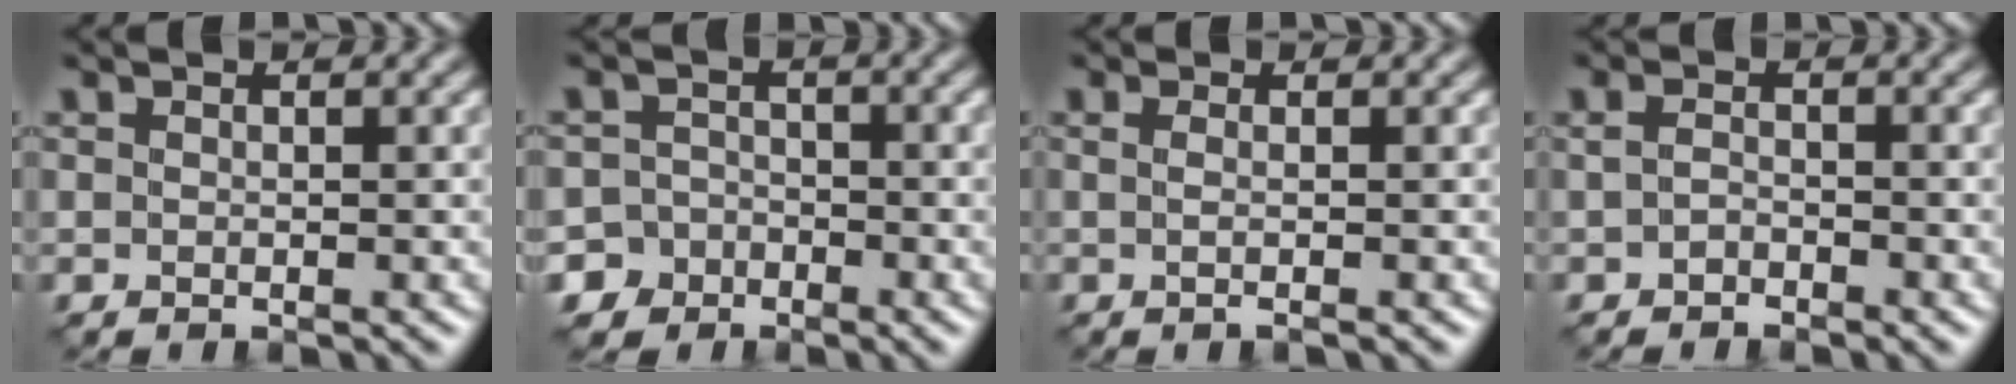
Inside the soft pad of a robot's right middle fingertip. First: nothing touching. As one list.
[{"total": 5.5, "force": [-4.0, 3.8, 0.7], "torque": [0.008, -0.005, -0.069]}, {"total": 1.3, "force": [0.0, 0.1, 1.3], "torque": [-0.029, 0.003, -0.002]}, {"total": 1.1, "force": [-0.6, 0.5, 0.9], "torque": [-0.027, 0.002, -0.013]}]